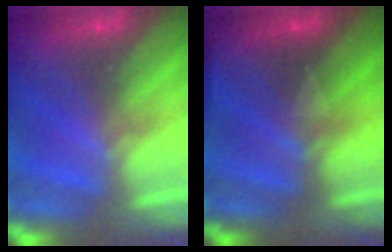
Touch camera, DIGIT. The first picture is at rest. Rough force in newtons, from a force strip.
{"total": 3.0}